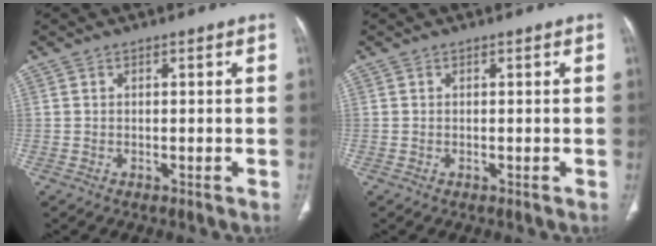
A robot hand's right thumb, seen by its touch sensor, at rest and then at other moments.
{"total": 0.0}